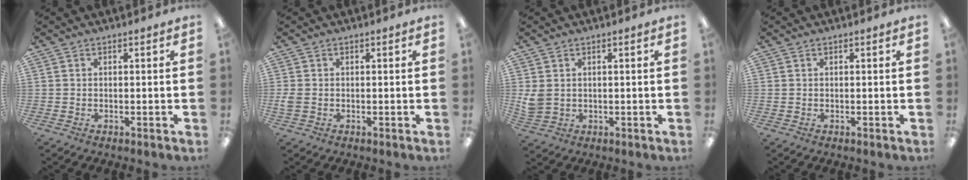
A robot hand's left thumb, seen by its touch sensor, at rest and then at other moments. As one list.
[{"total": 2.0, "force": [-0.2, 1.5, 1.4], "torque": [-0.023, 0.005, -0.003]}, {"total": 3.7, "force": [1.1, 3.0, 1.9], "torque": [-0.030, 0.002, 0.024]}, {"total": 0.0}]